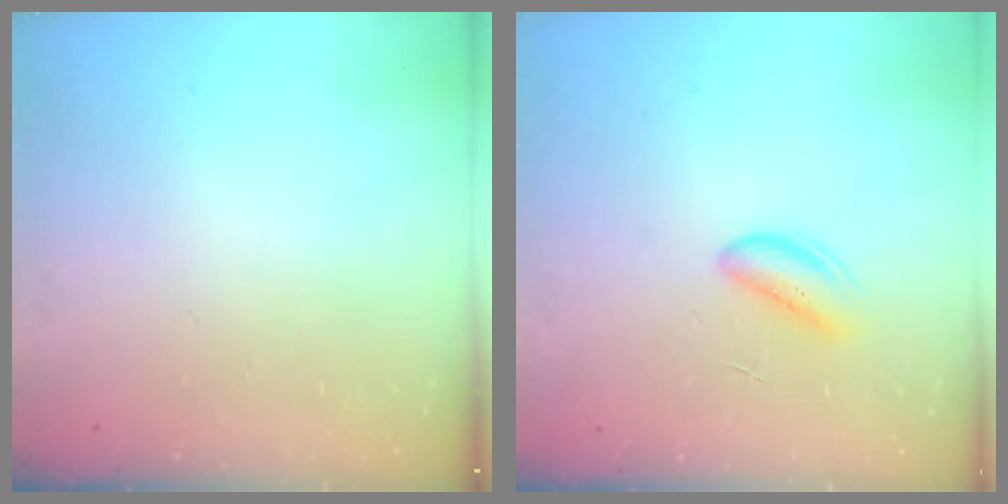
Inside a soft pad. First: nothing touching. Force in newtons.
{"total": 4.7, "press": 4.7, "slide": 0.5}